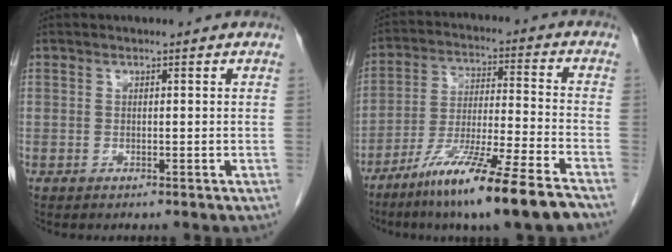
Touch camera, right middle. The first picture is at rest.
{"total": 15.4, "force": [-10.8, -0.5, 10.9], "torque": [-0.204, -0.041, -0.191]}